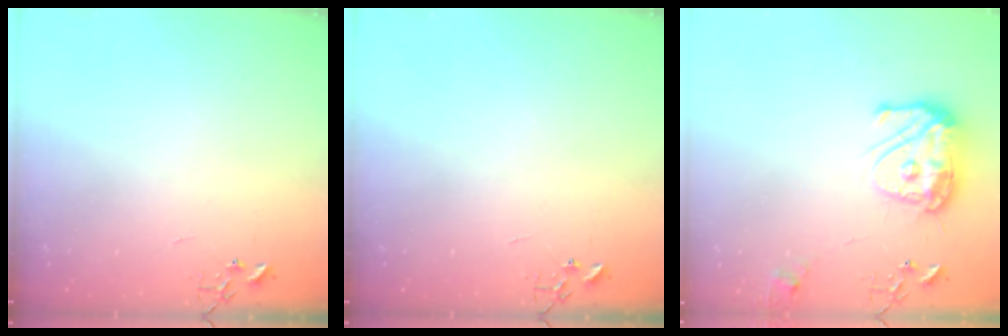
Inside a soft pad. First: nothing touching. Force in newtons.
{"total": 0.0}
{"total": 16.6, "press": 16.5, "slide": 1.6}